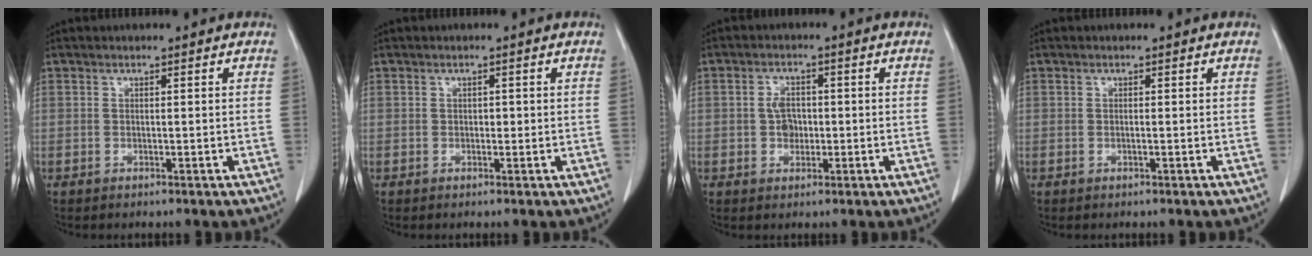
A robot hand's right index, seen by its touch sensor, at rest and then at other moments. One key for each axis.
{"total": 0.8, "fx": 0.0, "fy": 0.6, "fz": 0.6, "tx": -0.006, "ty": 0.002, "tz": -0.001}
{"total": 3.3, "fx": -0.3, "fy": 2.4, "fz": 2.2, "tx": -0.038, "ty": 0.006, "tz": -0.004}
{"total": 0.0}